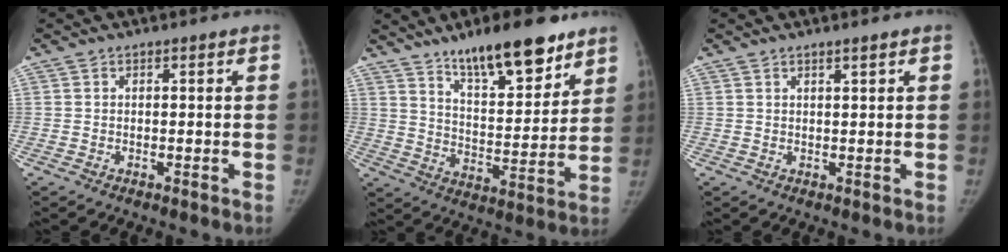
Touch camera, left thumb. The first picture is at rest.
{"total": 16.8, "force": [12.0, 5.2, 10.6], "torque": [-0.127, -0.072, 0.198]}
{"total": 1.1, "force": [0.8, -0.1, 0.7], "torque": [-0.011, -0.006, 0.017]}